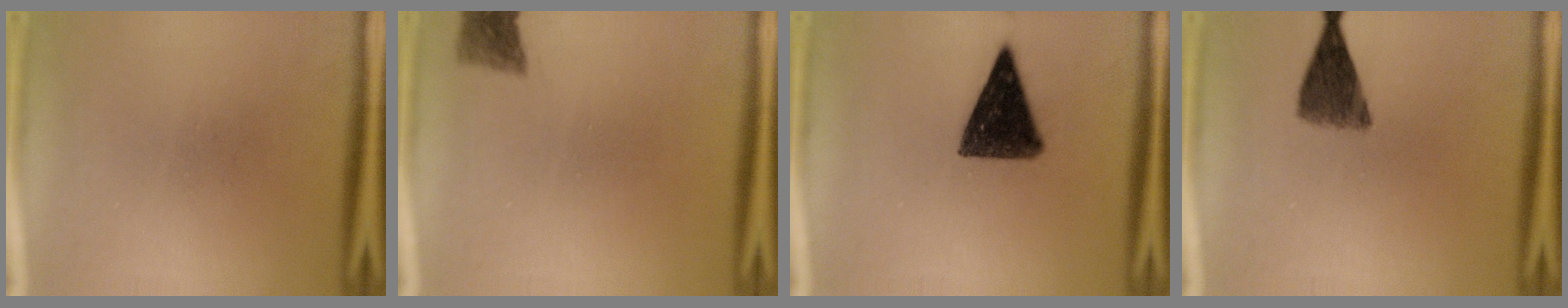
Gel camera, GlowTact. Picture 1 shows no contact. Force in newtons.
{"total": 2.8}
{"total": 12.2}
{"total": 6.3}